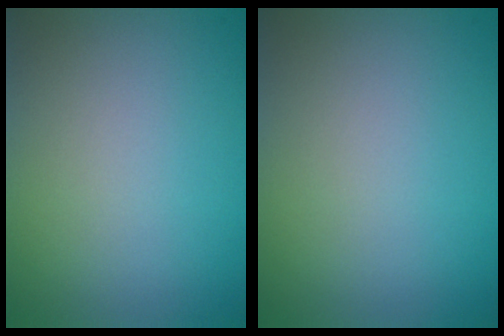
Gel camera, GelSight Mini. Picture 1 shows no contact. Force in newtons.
{"total": 0.0}